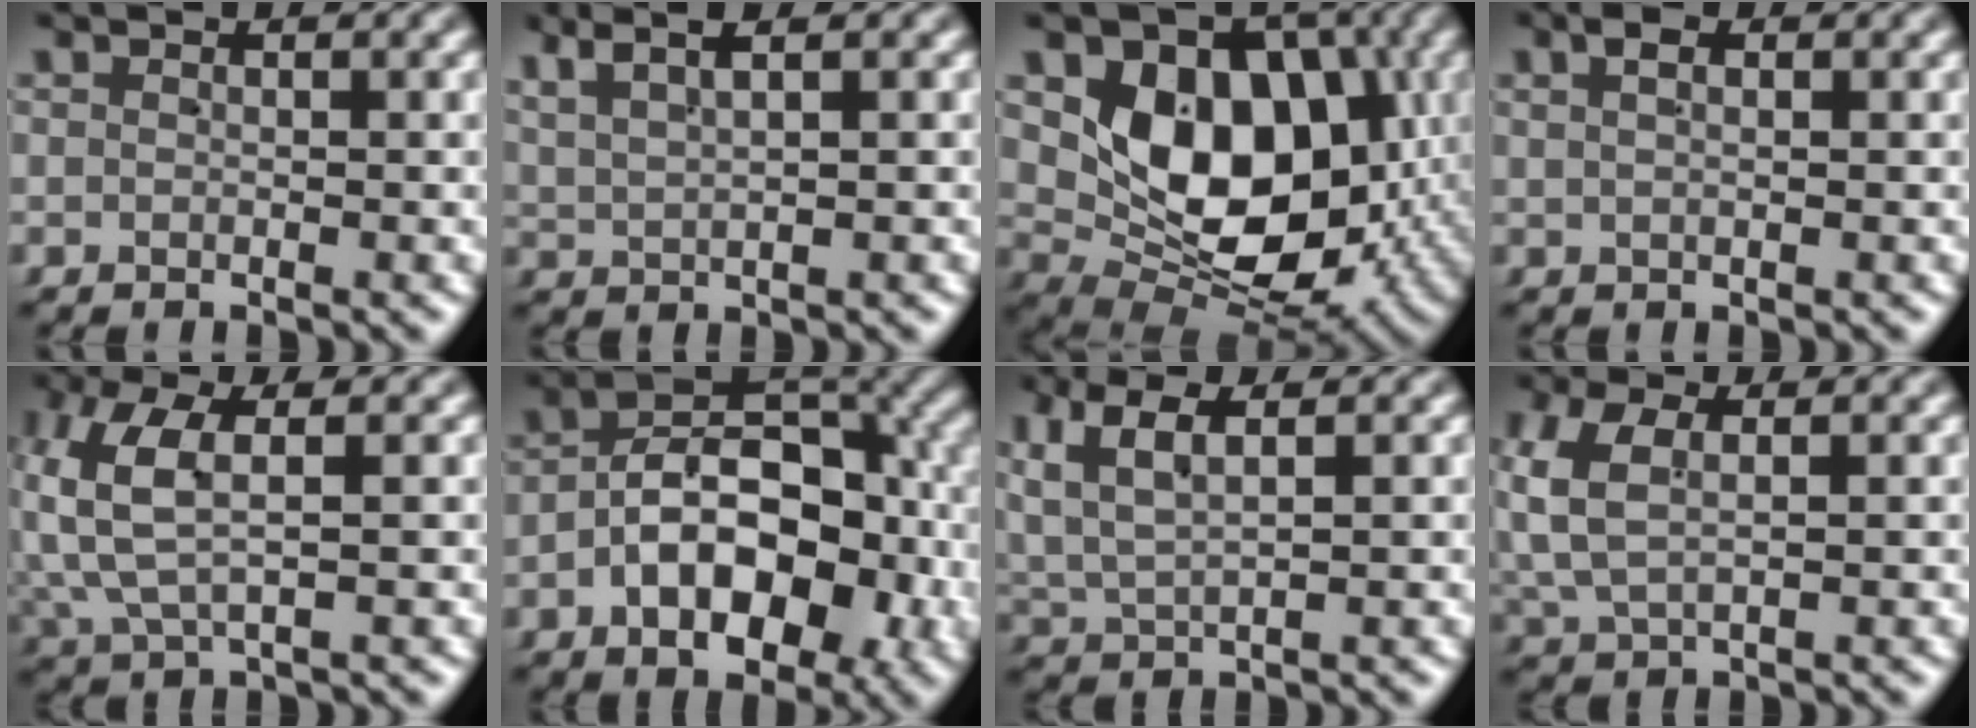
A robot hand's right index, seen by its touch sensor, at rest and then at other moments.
{"total": 4.3, "force": [3.0, 1.6, 2.5], "torque": [-0.046, 0.018, 0.048]}
{"total": 16.7, "force": [0.7, 11.3, 12.3], "torque": [-0.195, -0.025, 0.017]}
{"total": 2.0, "force": [1.0, 0.8, 1.5], "torque": [-0.016, 0.012, 0.012]}
{"total": 5.8, "force": [0.8, 3.4, 4.7], "torque": [-0.118, 0.002, 0.017]}
{"total": 12.6, "force": [-2.2, 8.0, 9.4], "torque": [-0.146, -0.010, -0.028]}
{"total": 5.2, "force": [2.0, 3.3, 3.5], "torque": [-0.092, 0.000, 0.038]}
{"total": 4.5, "force": [1.0, 3.2, 3.0], "torque": [-0.096, -0.007, 0.023]}